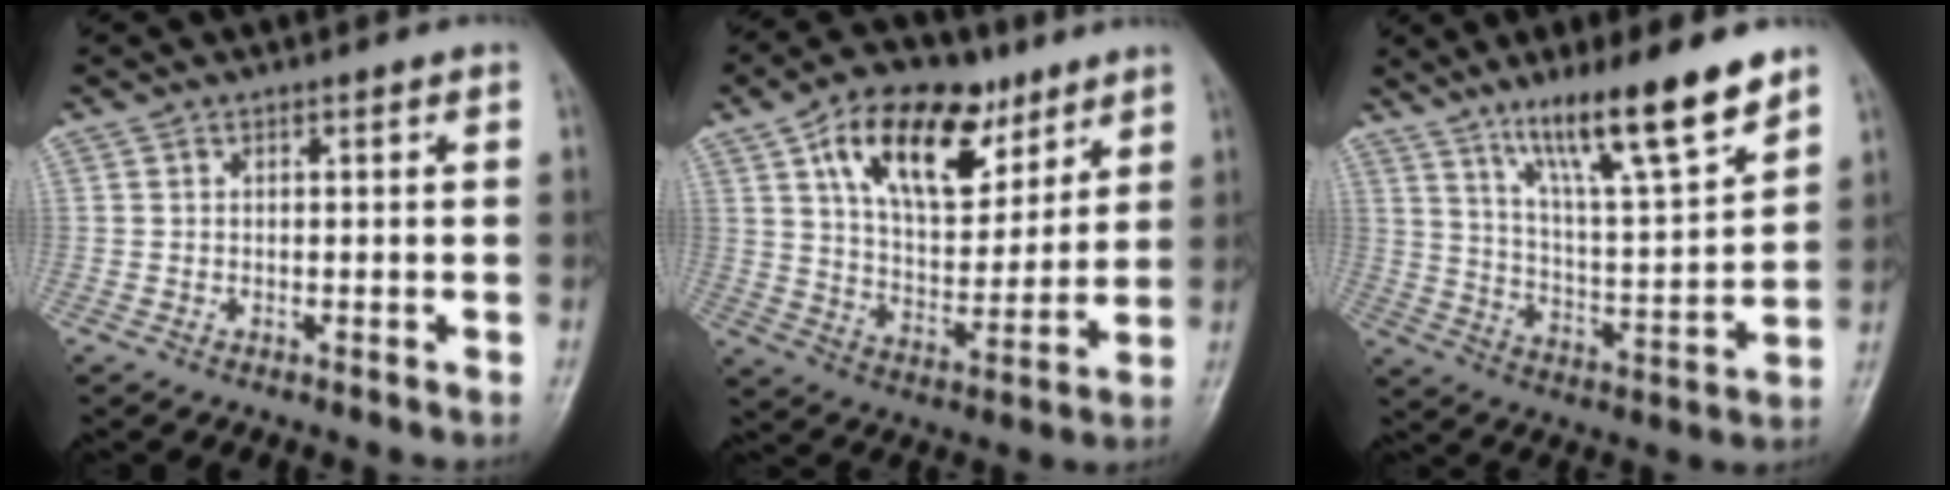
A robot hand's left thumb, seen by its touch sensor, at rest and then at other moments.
{"total": 18.8, "force": [9.8, 10.1, 12.4], "torque": [-0.156, -0.030, 0.170]}
{"total": 17.1, "force": [11.7, 2.4, 12.2], "torque": [-0.186, -0.065, 0.203]}